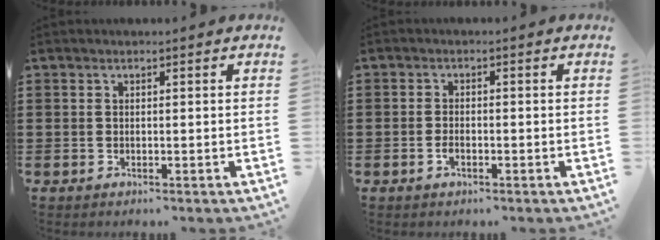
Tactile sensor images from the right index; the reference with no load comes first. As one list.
[{"total": 1.5, "force": [-0.7, 0.6, 1.2], "torque": [-0.023, -0.001, -0.014]}]